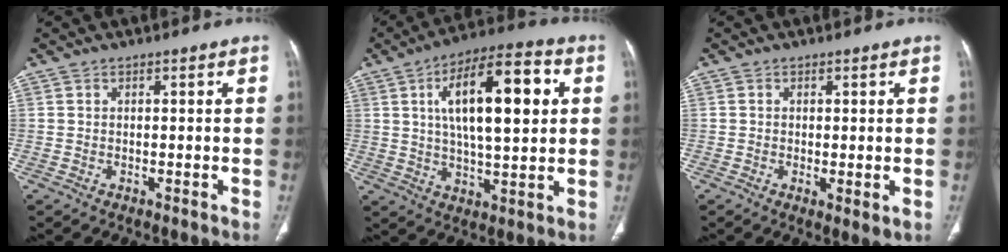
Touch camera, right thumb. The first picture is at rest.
{"total": 18.3, "force": [4.5, 6.9, 16.4], "torque": [-0.243, 0.007, 0.068]}
{"total": 2.6, "force": [-0.4, 0.9, 2.4], "torque": [-0.043, -0.012, -0.007]}